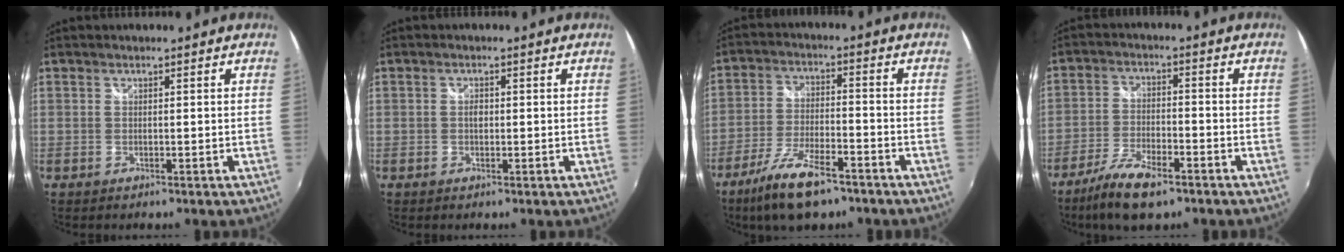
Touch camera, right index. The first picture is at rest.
{"total": 1.2, "force": [-0.1, 0.8, 0.9], "torque": [-0.018, 0.003, -0.002]}
{"total": 12.1, "force": [-8.4, 3.7, 7.9], "torque": [-0.174, -0.022, -0.153]}
{"total": 10.6, "force": [-7.3, 3.4, 6.9], "torque": [-0.159, -0.021, -0.138]}